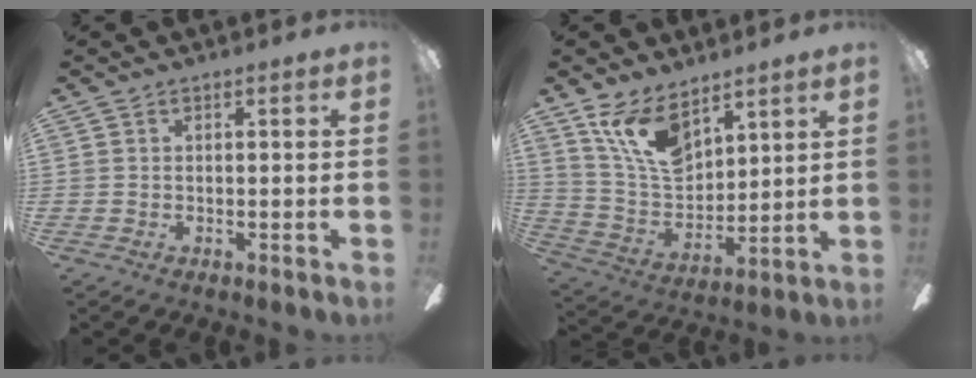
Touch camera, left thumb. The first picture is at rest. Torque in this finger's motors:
{"motor_torque": [1.52, 0.75, 1.22, -1.25, 0.20]}